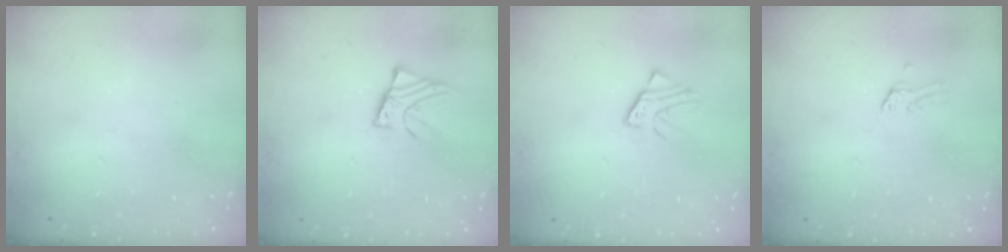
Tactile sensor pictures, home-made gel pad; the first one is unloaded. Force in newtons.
{"total": 3.1, "press": 3.1, "slide": 0.3}
{"total": 2.8, "press": 2.8, "slide": 0.3}
{"total": 0.0}